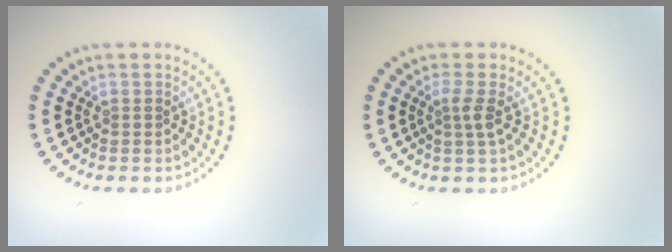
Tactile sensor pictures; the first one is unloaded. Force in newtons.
{"total": 1.6, "press": 1.1, "slide": 1.1}